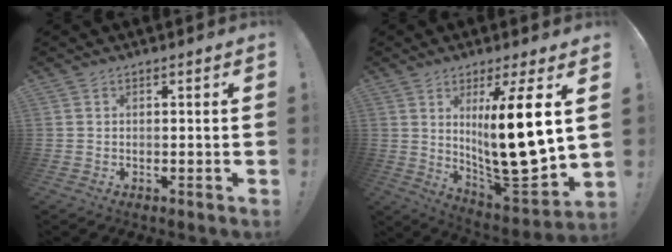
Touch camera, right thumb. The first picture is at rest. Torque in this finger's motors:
{"motor_torque": [1.19, 3.47, 1.10, -0.44, 0.51]}